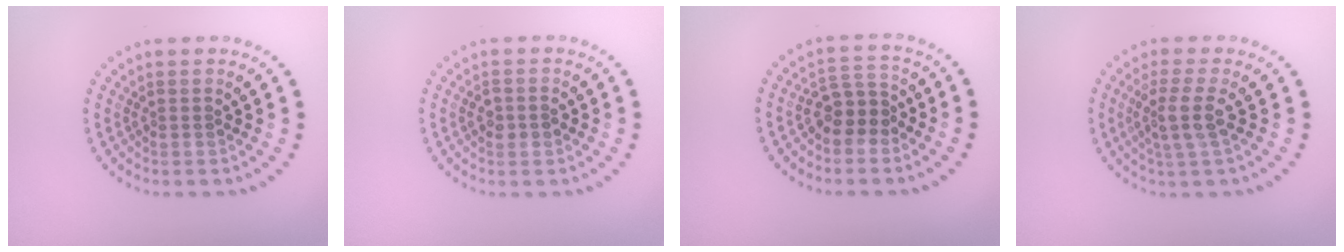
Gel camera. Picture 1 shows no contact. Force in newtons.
{"total": 1.4, "press": 1.4, "slide": 0.3}
{"total": 2.9, "press": 2.5, "slide": 1.4}
{"total": 2.9, "press": 2.4, "slide": 1.7}